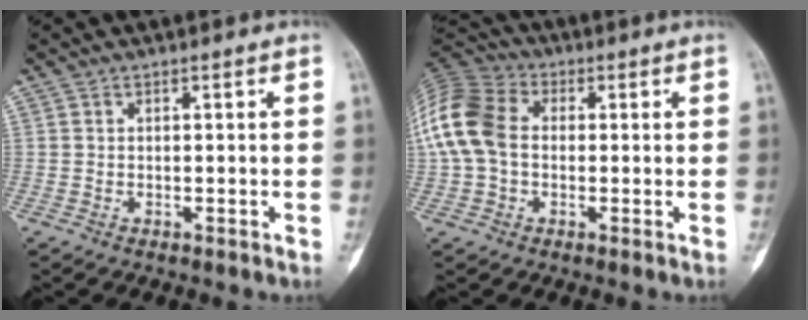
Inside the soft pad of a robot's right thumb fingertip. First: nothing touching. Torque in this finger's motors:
{"motor_torque": [-0.36, 0.83, 0.71, 0.57, 0.17]}